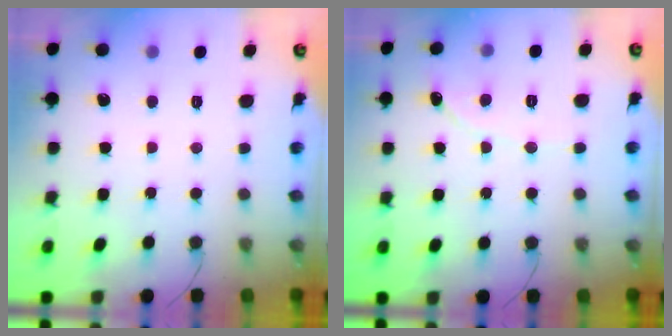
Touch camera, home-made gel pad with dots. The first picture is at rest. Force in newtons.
{"total": 1.0, "press": 1.0, "slide": 0.1}